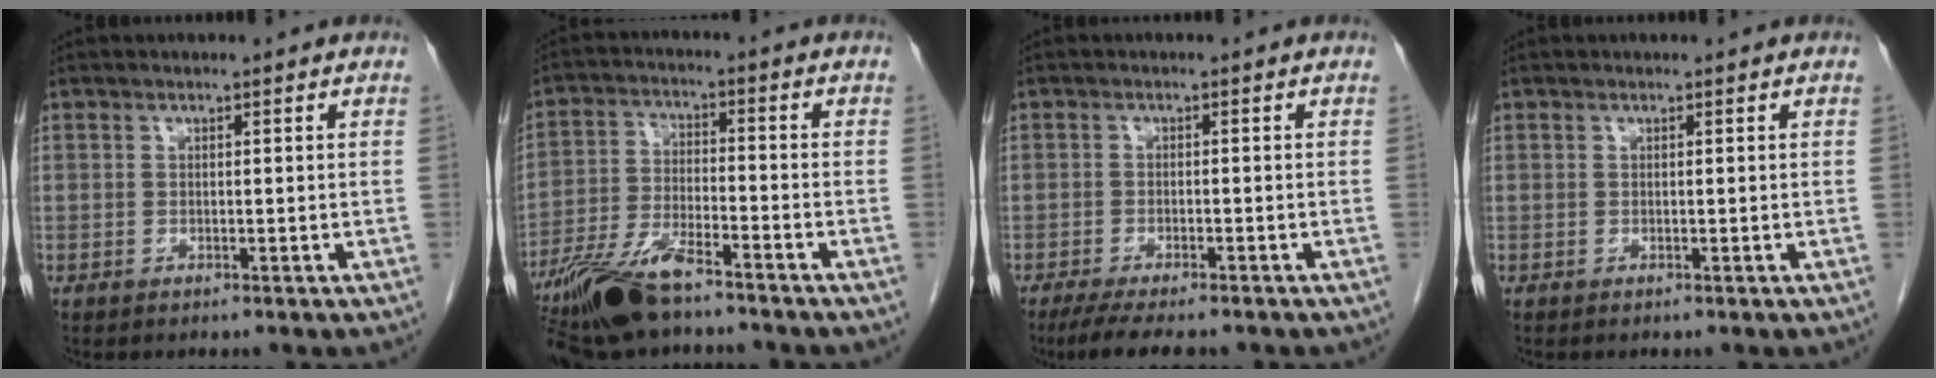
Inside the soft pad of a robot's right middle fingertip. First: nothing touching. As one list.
[{"total": 11.5, "force": [-8.7, 2.5, 7.0], "torque": [-0.141, -0.019, -0.161]}, {"total": 8.0, "force": [-6.6, 1.5, 4.3], "torque": [-0.064, -0.015, -0.103]}, {"total": 0.0}]